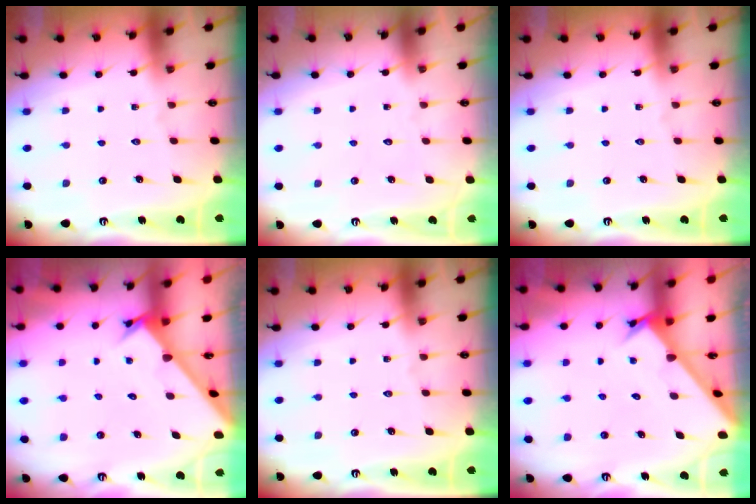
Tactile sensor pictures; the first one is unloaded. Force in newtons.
{"total": 1.7, "press": 1.7, "slide": 0.1}
{"total": 0.0}
{"total": 2.7, "press": 2.6, "slide": 0.3}
{"total": 0.0}
{"total": 2.5, "press": 2.5, "slide": 0.2}